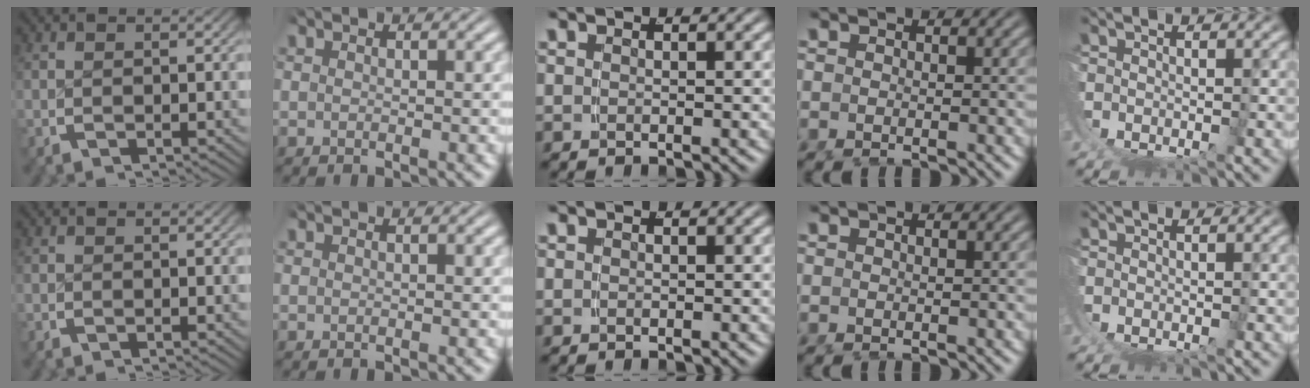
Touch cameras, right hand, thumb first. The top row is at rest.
{}